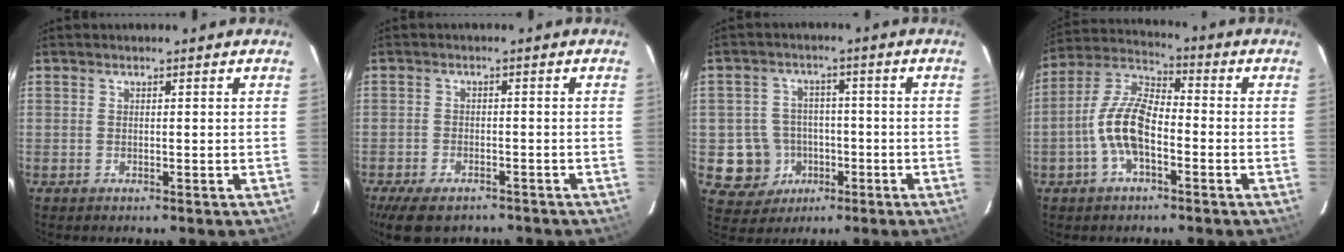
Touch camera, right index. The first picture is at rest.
{"total": 9.3, "force": [-7.0, 4.2, 4.6], "torque": [-0.108, -0.017, -0.113]}
{"total": 8.7, "force": [-2.5, 8.2, 1.2], "torque": [-0.048, 0.028, -0.025]}
{"total": 10.7, "force": [-3.2, 4.7, 9.1], "torque": [-0.197, 0.014, -0.065]}